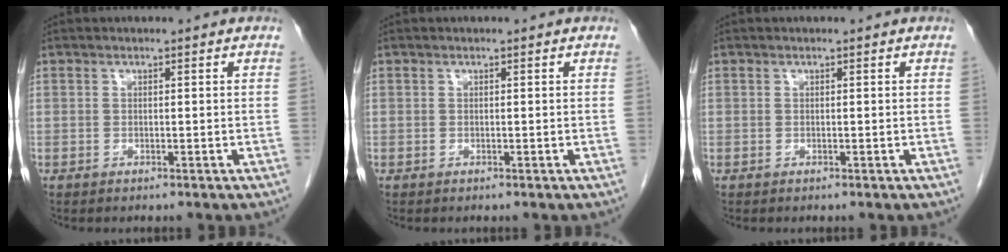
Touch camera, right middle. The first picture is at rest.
{"total": 0.0}
{"total": 0.0}